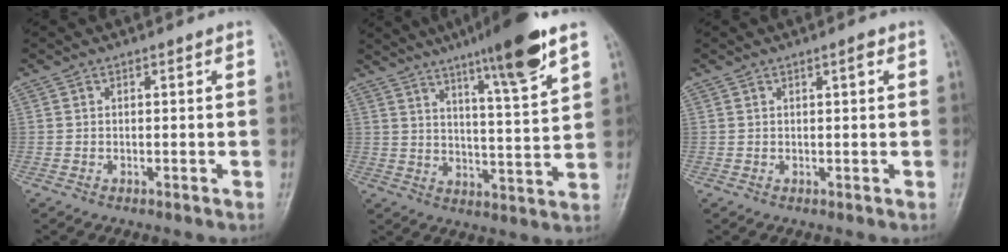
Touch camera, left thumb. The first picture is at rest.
{"total": 14.5, "force": [9.3, 1.0, 11.0], "torque": [-0.167, -0.046, 0.146]}
{"total": 1.2, "force": [0.5, 0.2, 1.1], "torque": [-0.016, 0.001, 0.007]}